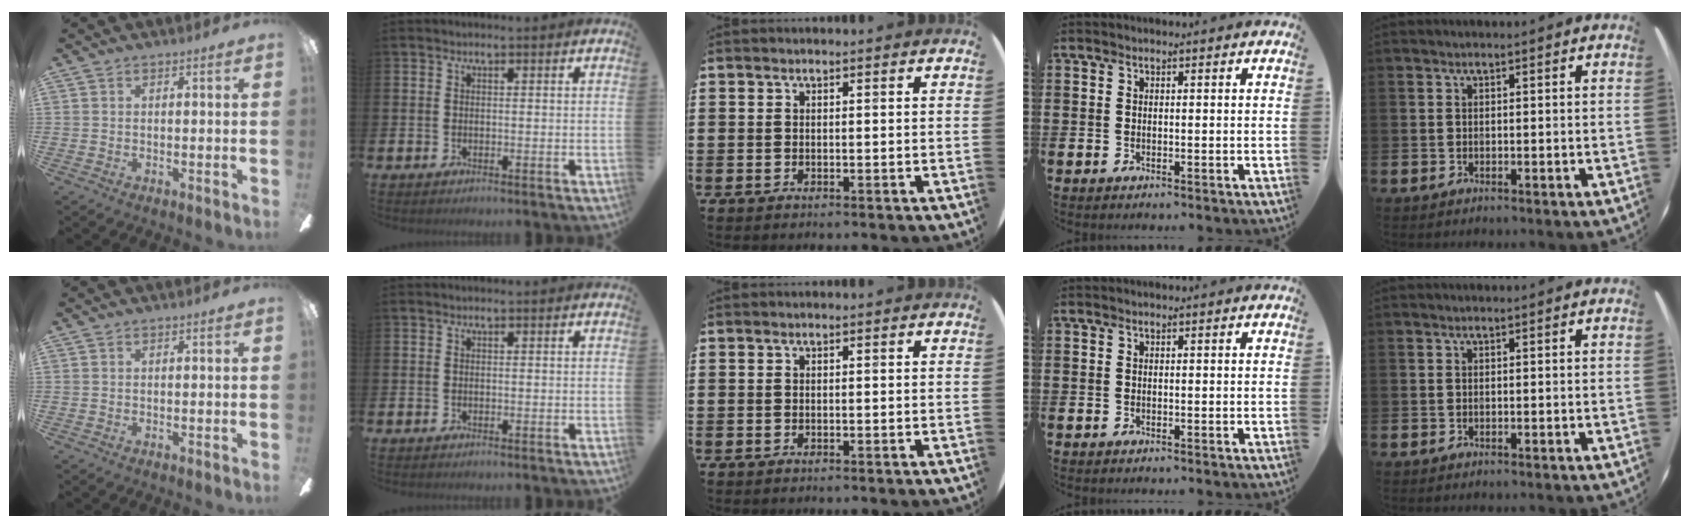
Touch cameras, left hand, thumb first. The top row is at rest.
{}